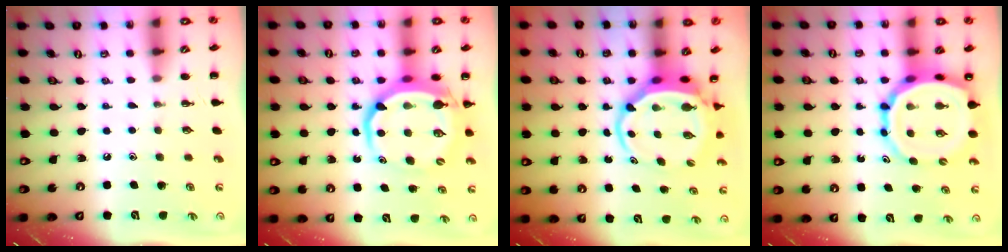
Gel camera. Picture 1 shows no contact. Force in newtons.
{"total": 10.2, "press": 9.8, "slide": 2.8}
{"total": 6.3, "press": 6.2, "slide": 1.5}
{"total": 14.5, "press": 13.8, "slide": 4.4}